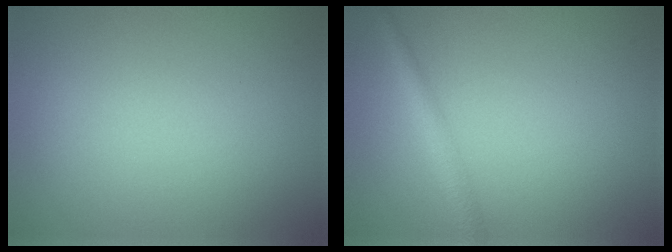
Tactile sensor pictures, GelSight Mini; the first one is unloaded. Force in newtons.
{"total": 2.2, "press": 2.2, "slide": 0.1}